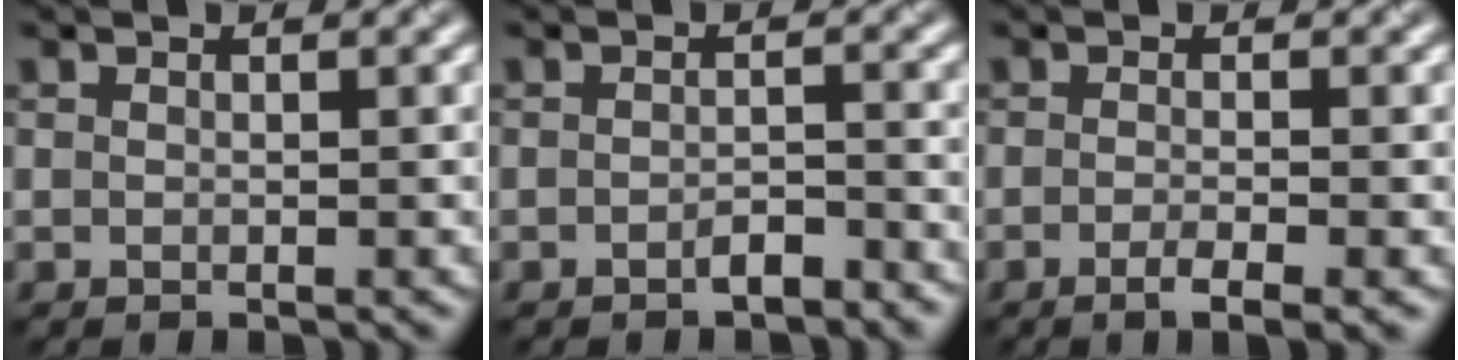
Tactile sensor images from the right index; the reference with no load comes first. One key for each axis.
{"total": 1.6, "fx": -1.2, "fy": 0.5, "fz": 1.0, "tx": -0.016, "ty": 0.003, "tz": -0.022}
{"total": 2.6, "fx": -1.1, "fy": 0.7, "fz": 2.2, "tx": -0.030, "ty": -0.002, "tz": -0.022}